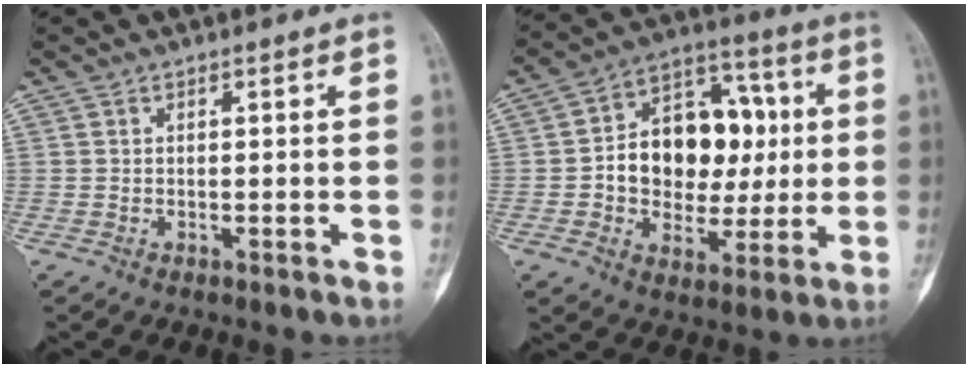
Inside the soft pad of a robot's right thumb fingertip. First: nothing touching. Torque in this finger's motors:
{"motor_torque": [1.93, 1.98, 0.89, -0.68, 0.47]}